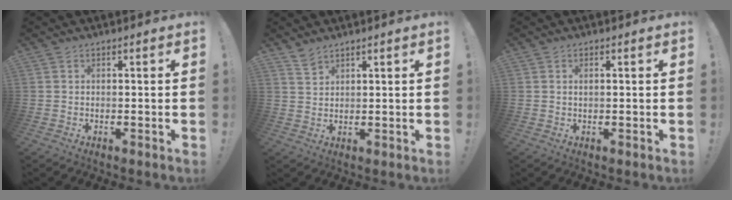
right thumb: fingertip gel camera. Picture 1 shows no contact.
{"total": 3.5, "force": [3.1, 1.3, 1.1], "torque": [-0.016, -0.019, 0.058]}
{"total": 0.8, "force": [0.3, 0.0, 0.8], "torque": [-0.017, 0.001, 0.006]}